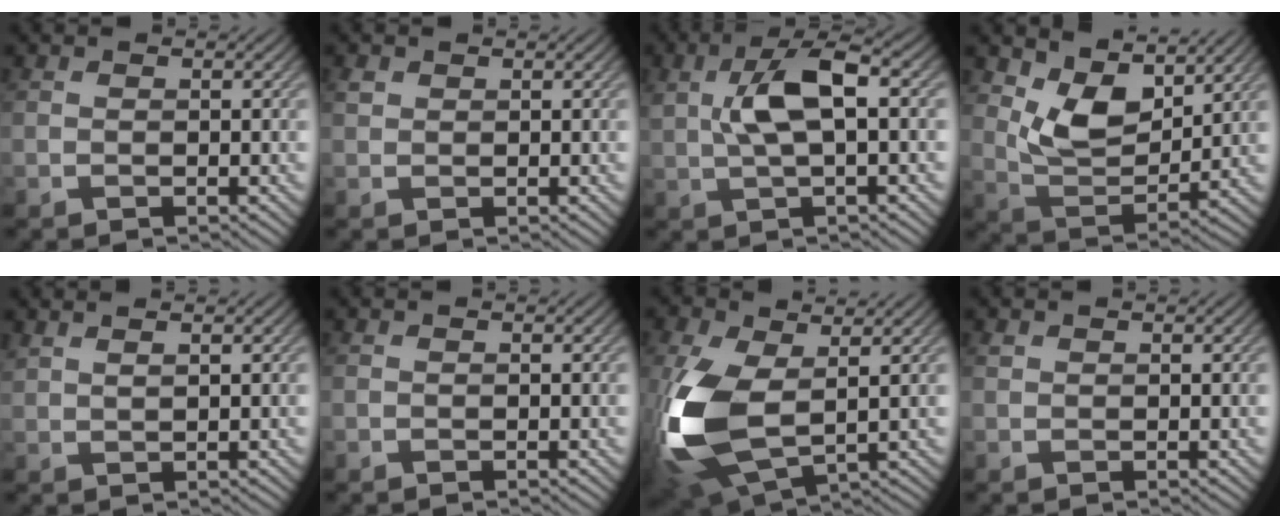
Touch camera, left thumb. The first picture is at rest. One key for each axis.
{"total": 0.9, "fx": 0.6, "fy": 0.6, "fz": 0.1, "tx": 0.000, "ty": 0.002, "tz": 0.008}
{"total": 6.3, "fx": 1.6, "fy": 2.2, "fz": 5.7, "tx": -0.123, "ty": 0.012, "tz": 0.029}
{"total": 7.2, "fx": 4.8, "fy": 3.3, "fz": 4.2, "tx": -0.092, "ty": -0.013, "tz": 0.091}
{"total": 1.6, "fx": 1.4, "fy": -0.1, "fz": 0.6, "tx": -0.010, "ty": 0.001, "tz": 0.026}
{"total": 0.0}
{"total": 12.9, "fx": -0.2, "fy": 6.8, "fz": 11.0, "tx": -0.285, "ty": -0.016, "tz": -0.001}
{"total": 0.6, "fx": 0.4, "fy": 0.4, "fz": 0.0, "tx": 0.000, "ty": 0.000, "tz": 0.005}